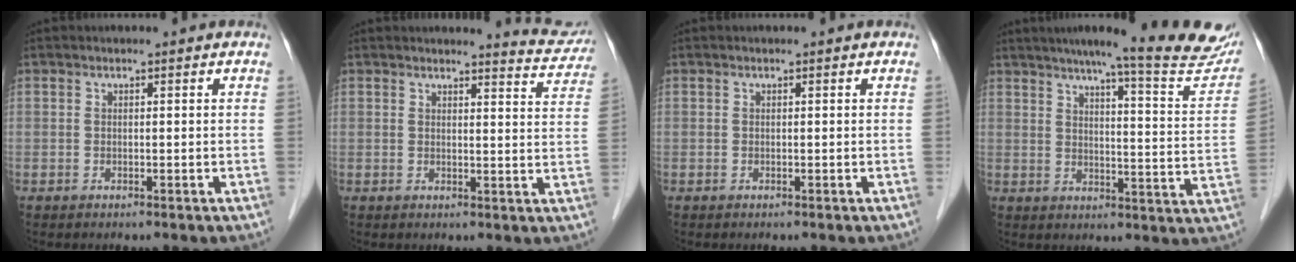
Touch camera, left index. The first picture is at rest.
{"total": 5.7, "force": [5.7, 0.4, 0.2], "torque": [-0.003, -0.032, 0.045]}
{"total": 0.0}
{"total": 20.6, "force": [18.0, 1.0, 9.9], "torque": [-0.126, -0.047, 0.210]}